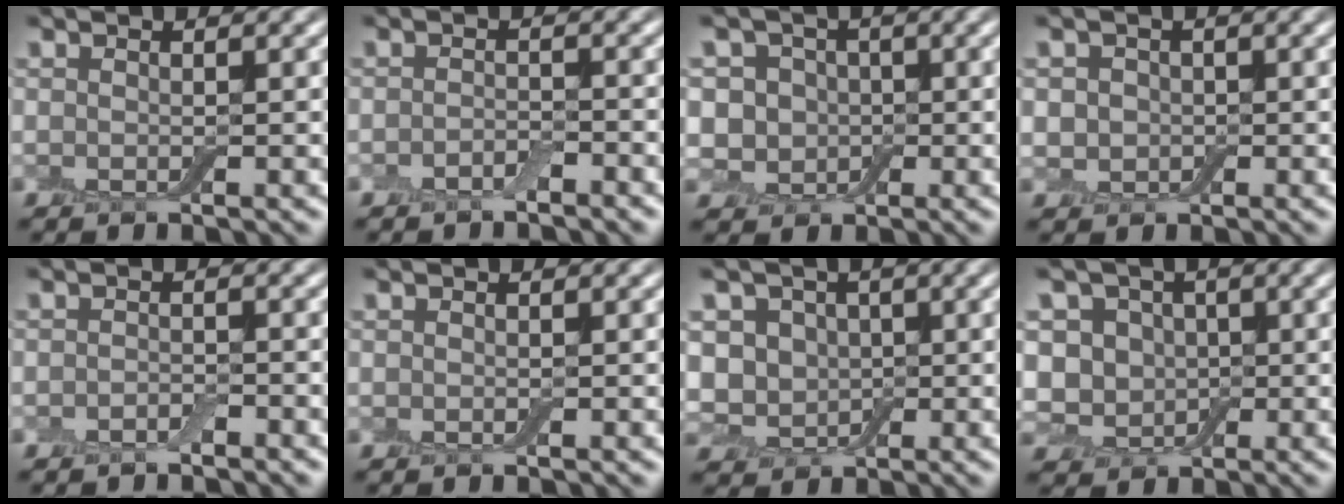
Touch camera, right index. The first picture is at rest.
{"total": 1.3, "force": [-1.0, 0.4, 0.6], "torque": [-0.013, 0.004, -0.021]}
{"total": 5.3, "force": [1.3, 4.7, 2.2], "torque": [-0.026, 0.024, -0.015]}
{"total": 3.0, "force": [0.5, 2.7, 1.1], "torque": [-0.002, 0.014, -0.021]}
{"total": 1.0, "force": [-0.8, 0.4, 0.4], "torque": [-0.009, 0.003, -0.017]}
{"total": 0.0}
{"total": 4.7, "force": [0.8, 4.2, 2.0], "torque": [-0.019, 0.014, -0.010]}
{"total": 5.8, "force": [1.3, 5.0, 2.7], "torque": [-0.035, 0.021, -0.015]}